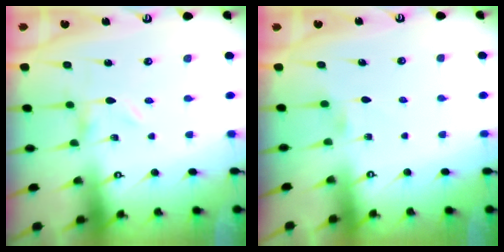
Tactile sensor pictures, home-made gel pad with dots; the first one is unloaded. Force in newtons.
{"total": 2.5, "press": 2.5, "slide": 0.4}